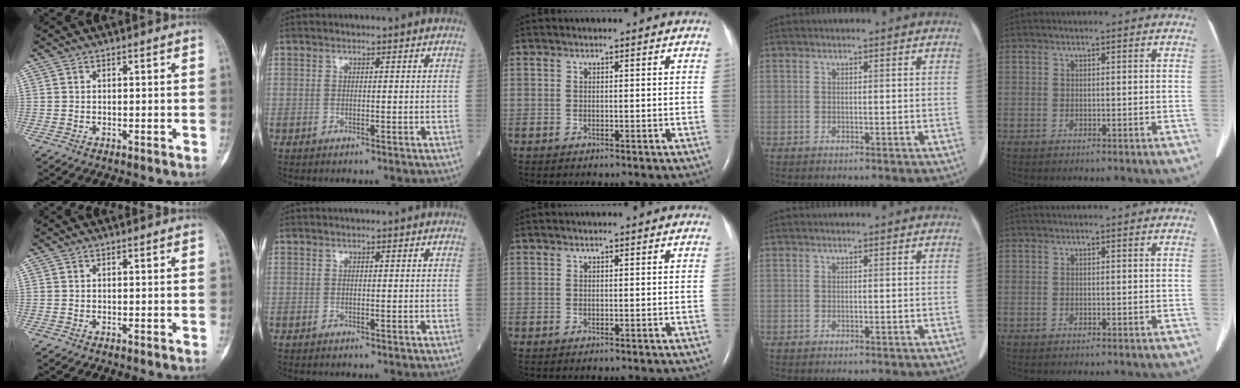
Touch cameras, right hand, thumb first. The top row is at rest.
{}